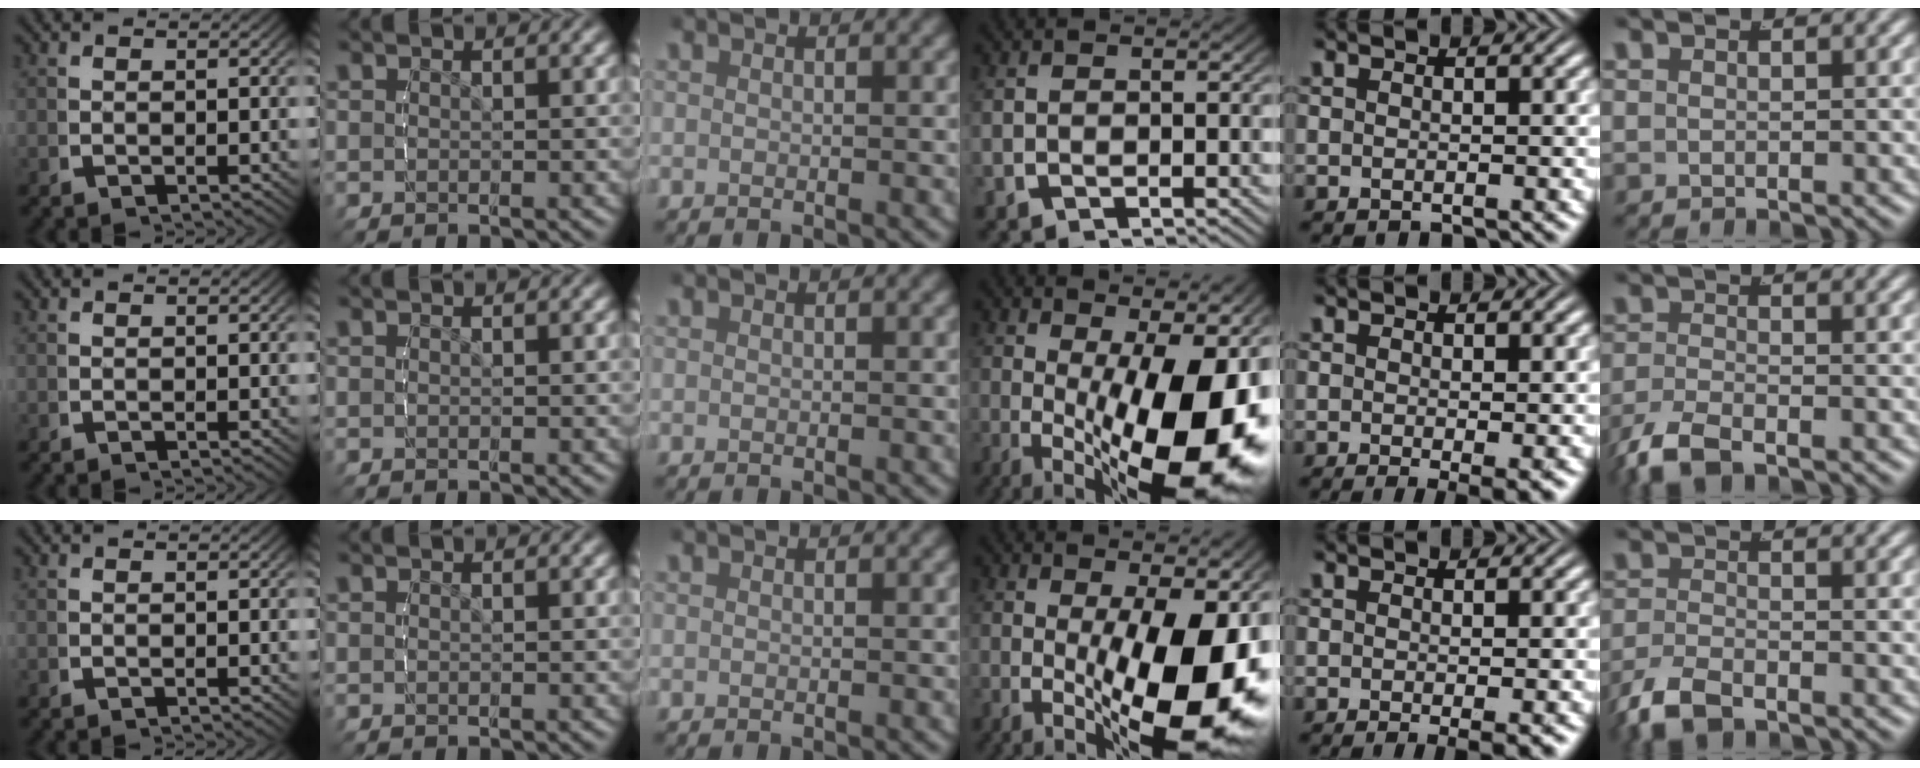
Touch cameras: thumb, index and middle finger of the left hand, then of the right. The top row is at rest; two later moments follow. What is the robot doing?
{"motion": "lift_and_place", "object": "glue stick"}